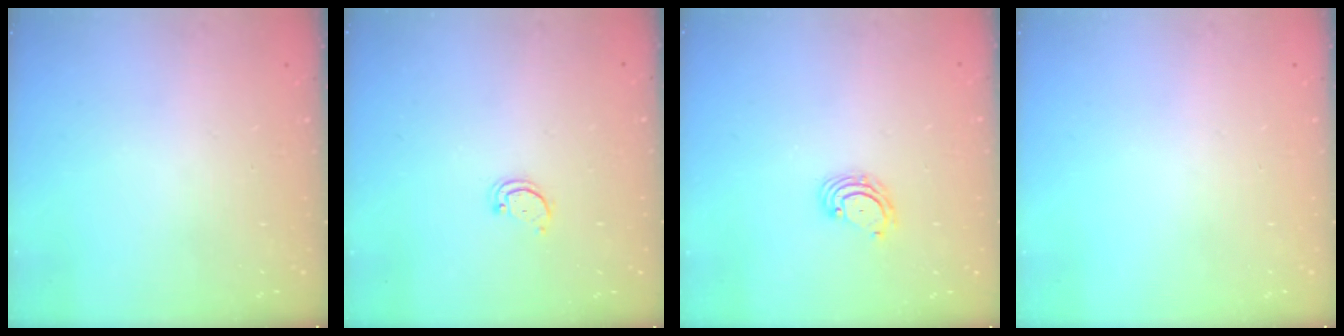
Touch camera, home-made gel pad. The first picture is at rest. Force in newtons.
{"total": 1.9, "press": 1.9, "slide": 0.2}
{"total": 2.8, "press": 2.8, "slide": 0.3}
{"total": 0.0}